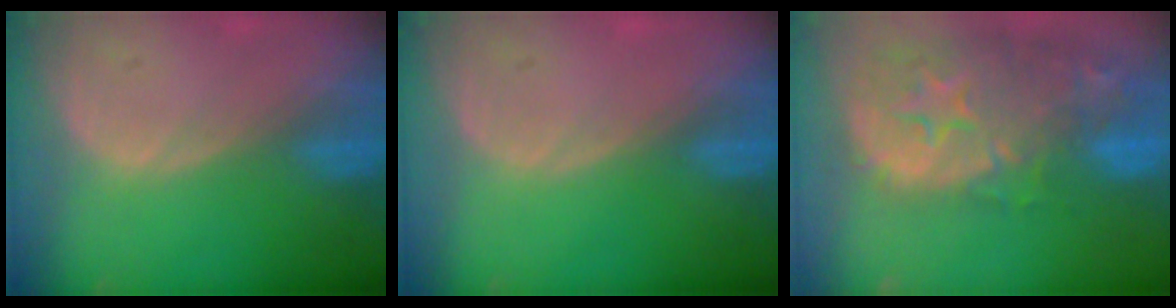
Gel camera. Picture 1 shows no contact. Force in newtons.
{"total": 0.0}
{"total": 15.1, "press": 12.1, "slide": 9.0}